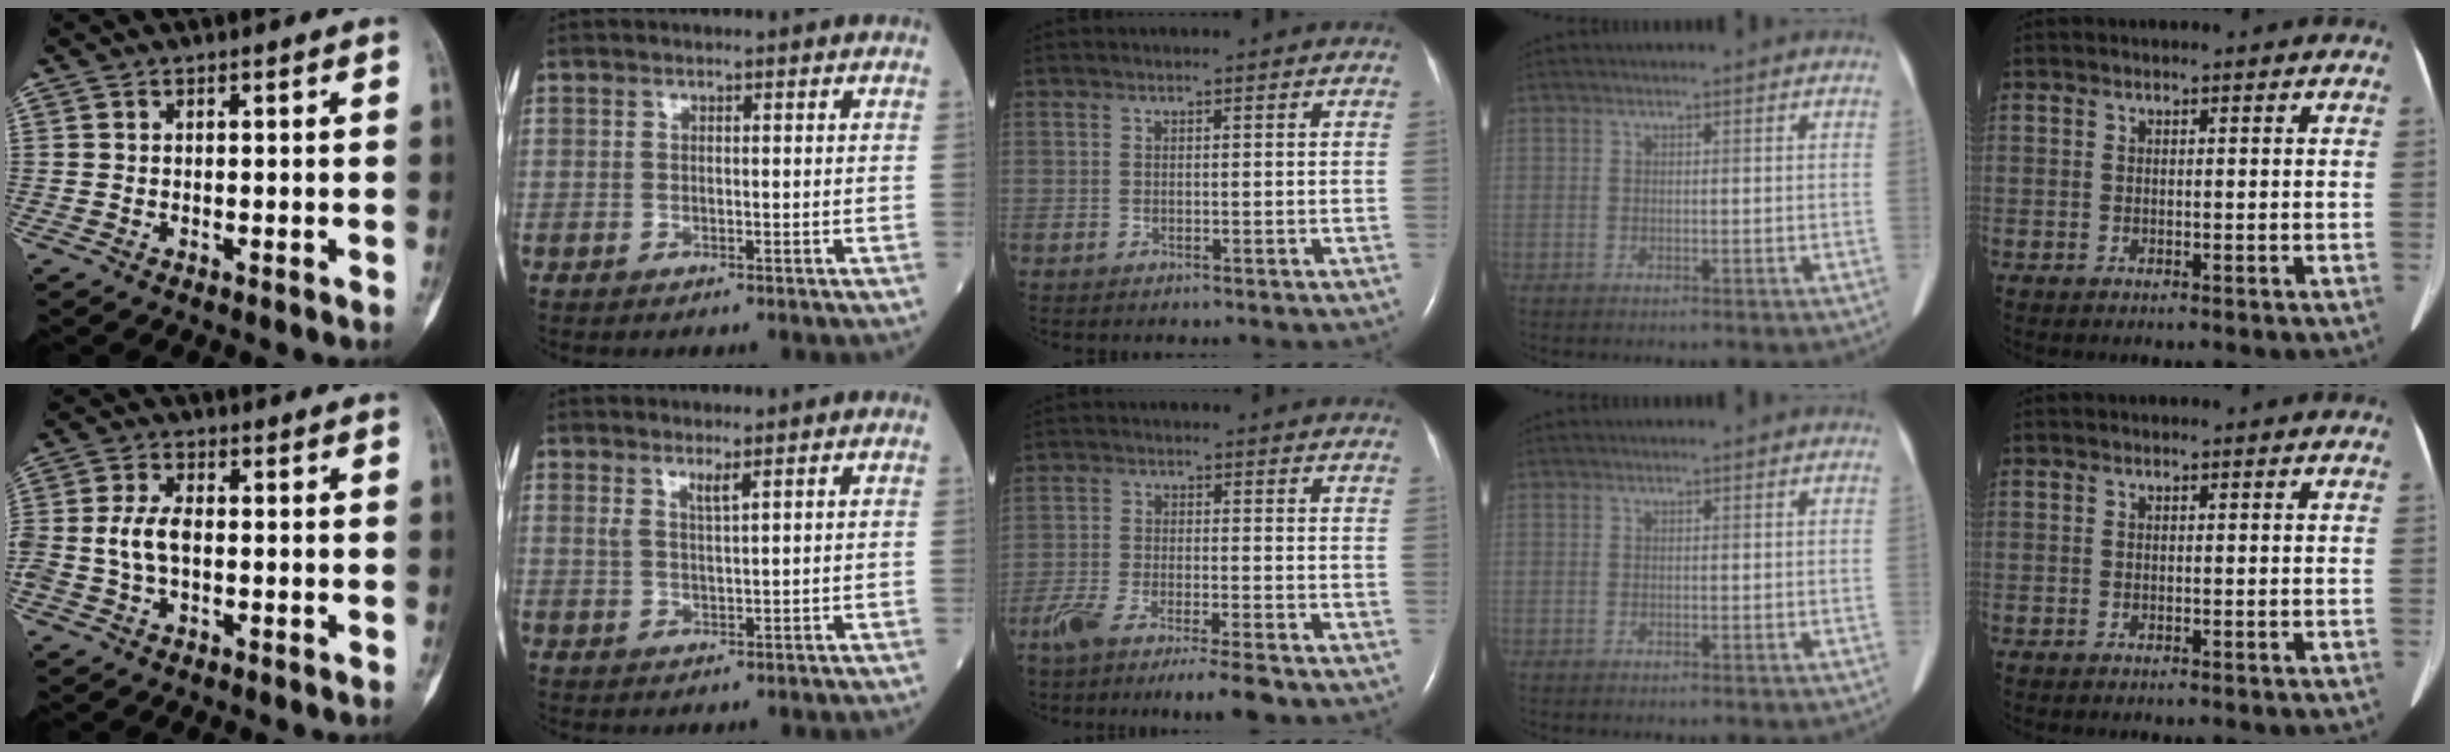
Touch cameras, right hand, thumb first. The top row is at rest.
{"thumb": {"total": 5.8, "force": [-0.6, 3.3, 4.7], "torque": [-0.104, 0.013, -0.013]}, "index": {"total": 1.9, "force": [1.4, -0.1, 1.4], "torque": [-0.028, -0.007, 0.028]}, "middle": {"total": 9.0, "force": [-7.2, 0.1, 5.4], "torque": [-0.090, -0.020, -0.121]}}